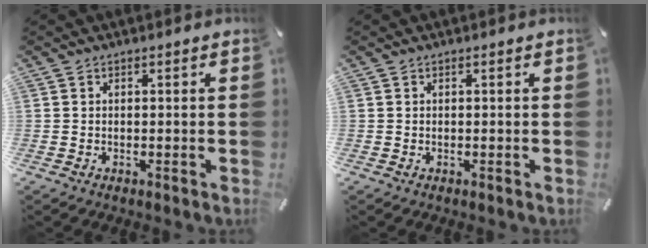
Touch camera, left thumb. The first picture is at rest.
{"total": 0.0}